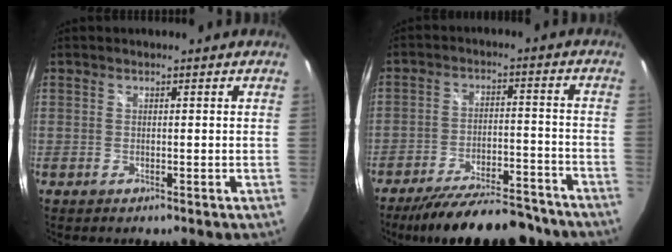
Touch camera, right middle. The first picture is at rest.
{"total": 19.4, "force": [-16.8, 4.8, 8.6], "torque": [-0.153, -0.010, -0.230]}